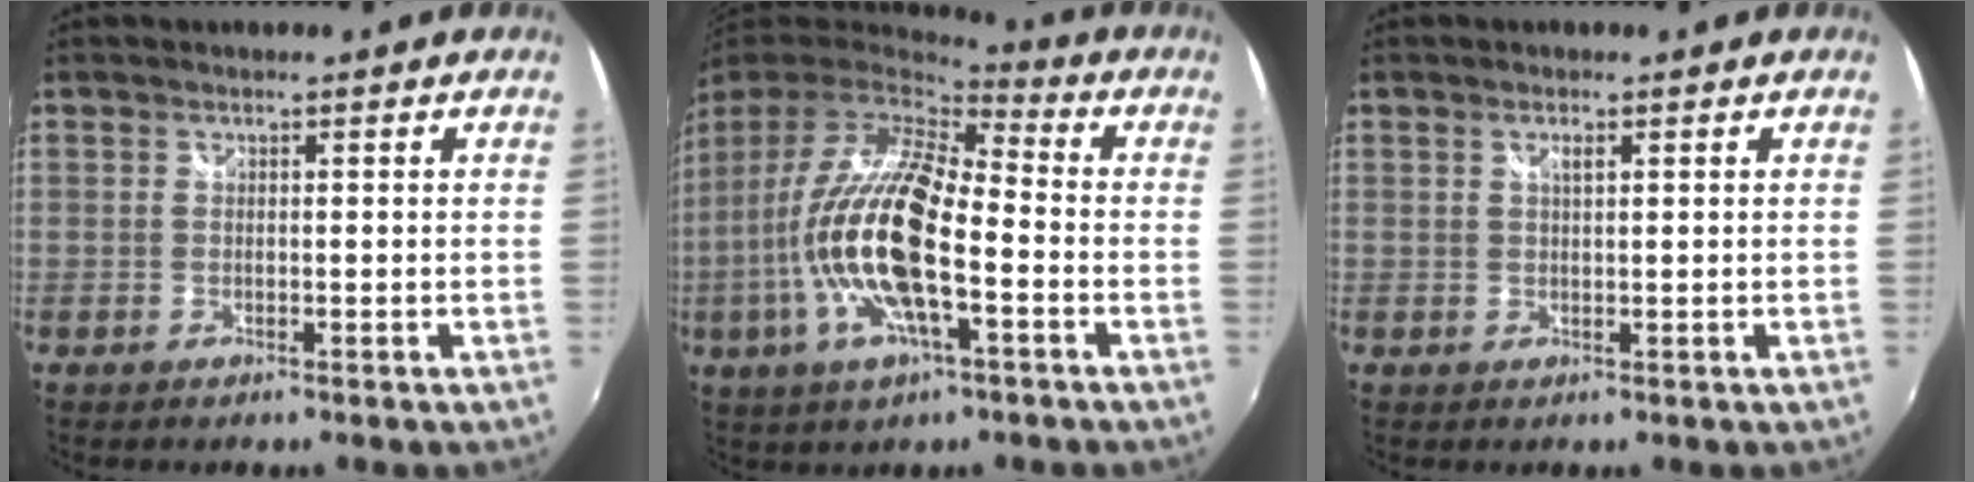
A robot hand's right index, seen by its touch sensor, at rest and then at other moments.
{"total": 20.2, "force": [-5.1, 6.4, 18.5], "torque": [-0.354, -0.024, -0.101]}
{"total": 1.1, "force": [0.6, 0.3, 0.9], "torque": [-0.015, 0.001, 0.009]}